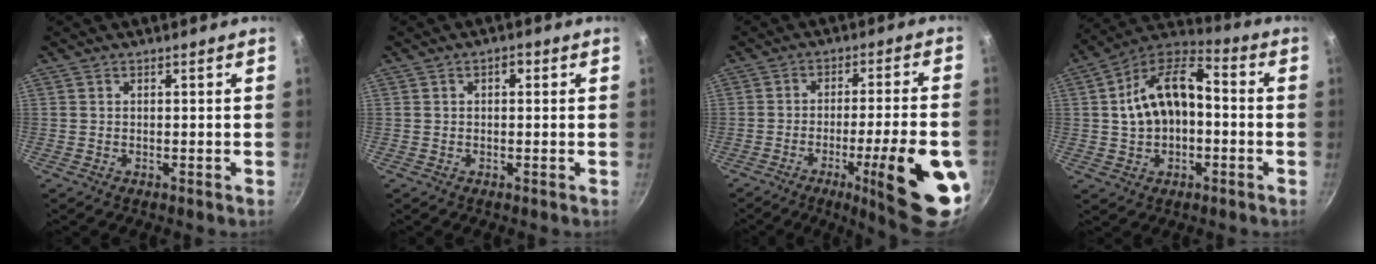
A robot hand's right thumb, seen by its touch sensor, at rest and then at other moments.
{"total": 1.8, "force": [0.5, 1.1, 1.3], "torque": [-0.015, 0.007, 0.005]}
{"total": 18.8, "force": [-6.5, 2.9, 17.4], "torque": [-0.224, 0.018, -0.089]}
{"total": 15.5, "force": [0.2, 9.7, 12.1], "torque": [-0.200, 0.045, -0.007]}